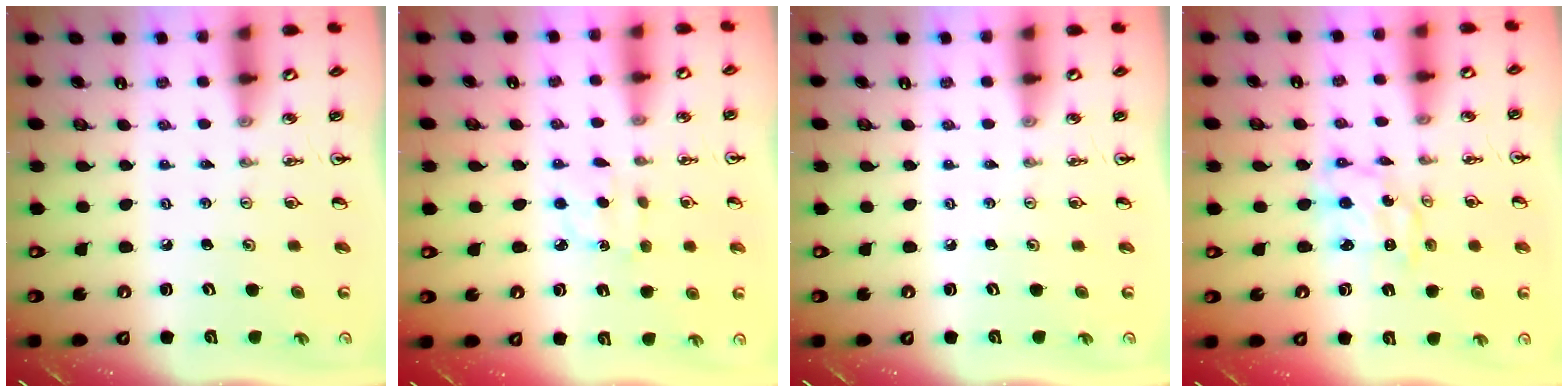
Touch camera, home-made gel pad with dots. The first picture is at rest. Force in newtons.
{"total": 4.3, "press": 4.3, "slide": 0.5}
{"total": 0.0}
{"total": 4.5, "press": 4.5, "slide": 0.4}